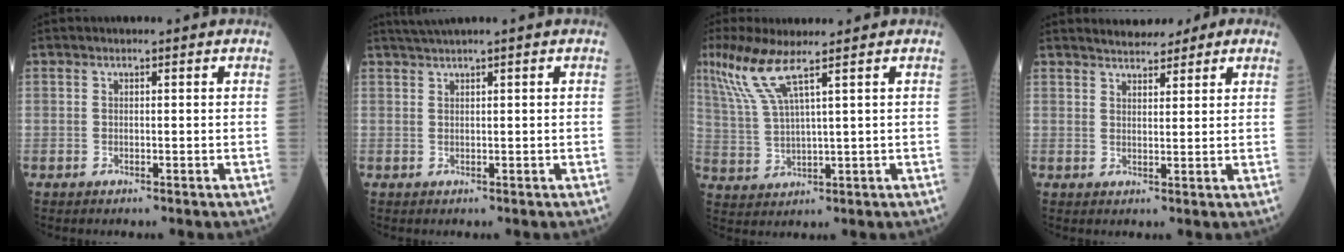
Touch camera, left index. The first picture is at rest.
{"total": 1.9, "force": [1.5, -0.6, 1.1], "torque": [-0.025, 0.010, 0.033]}
{"total": 7.3, "force": [4.5, -0.1, 5.7], "torque": [-0.135, 0.004, 0.099]}
{"total": 5.7, "force": [4.7, 2.1, 2.5], "torque": [-0.038, 0.021, 0.063]}